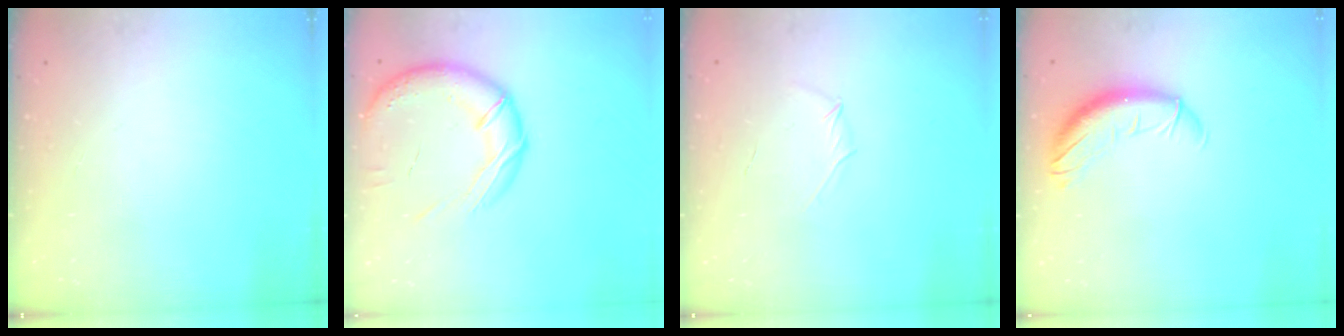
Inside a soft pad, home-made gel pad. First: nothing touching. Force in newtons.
{"total": 17.2, "press": 16.9, "slide": 3.1}
{"total": 3.5, "press": 3.4, "slide": 0.8}
{"total": 11.2, "press": 11.1, "slide": 1.7}